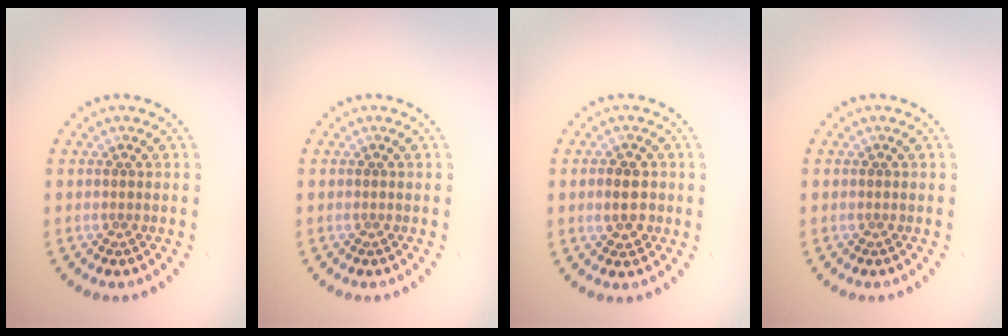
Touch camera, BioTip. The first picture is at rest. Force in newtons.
{"total": 0.0}
{"total": 2.6, "press": 2.6, "slide": 0.4}
{"total": 0.0}